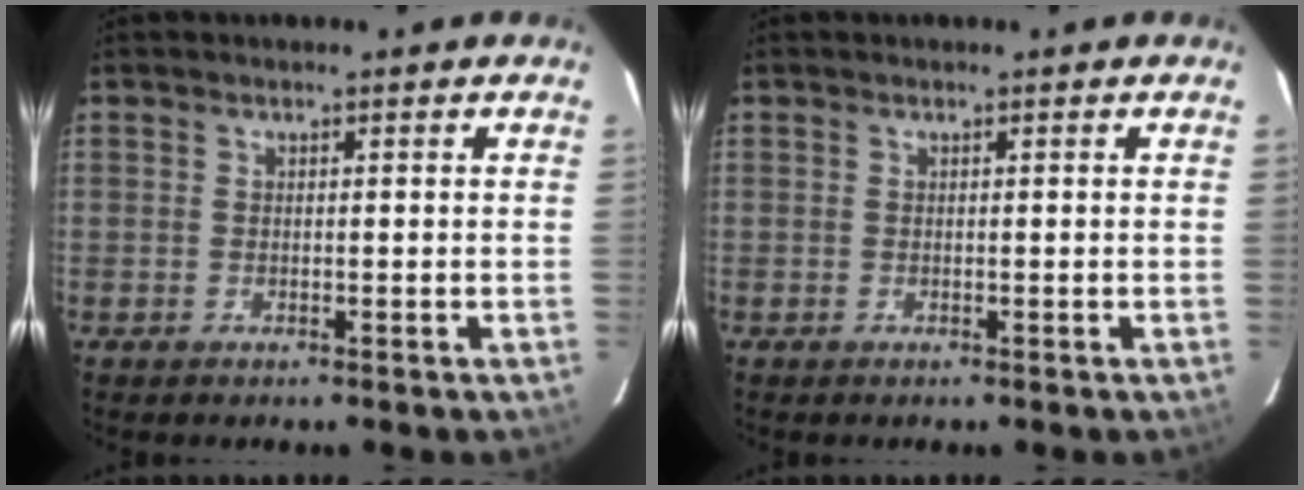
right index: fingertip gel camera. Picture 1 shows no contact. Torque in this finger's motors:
{"motor_torque": [0.00, 0.00, 0.01, 0.00]}